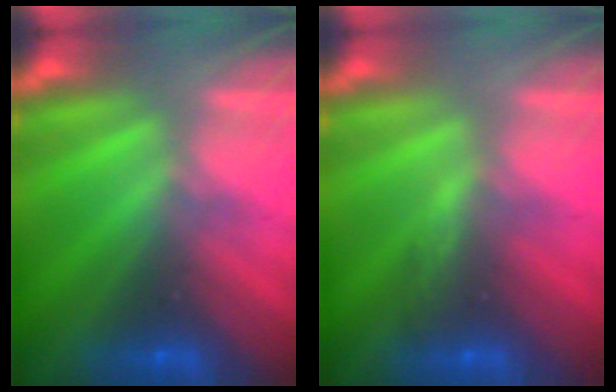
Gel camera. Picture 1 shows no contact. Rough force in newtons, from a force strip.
{"total": 2.7}